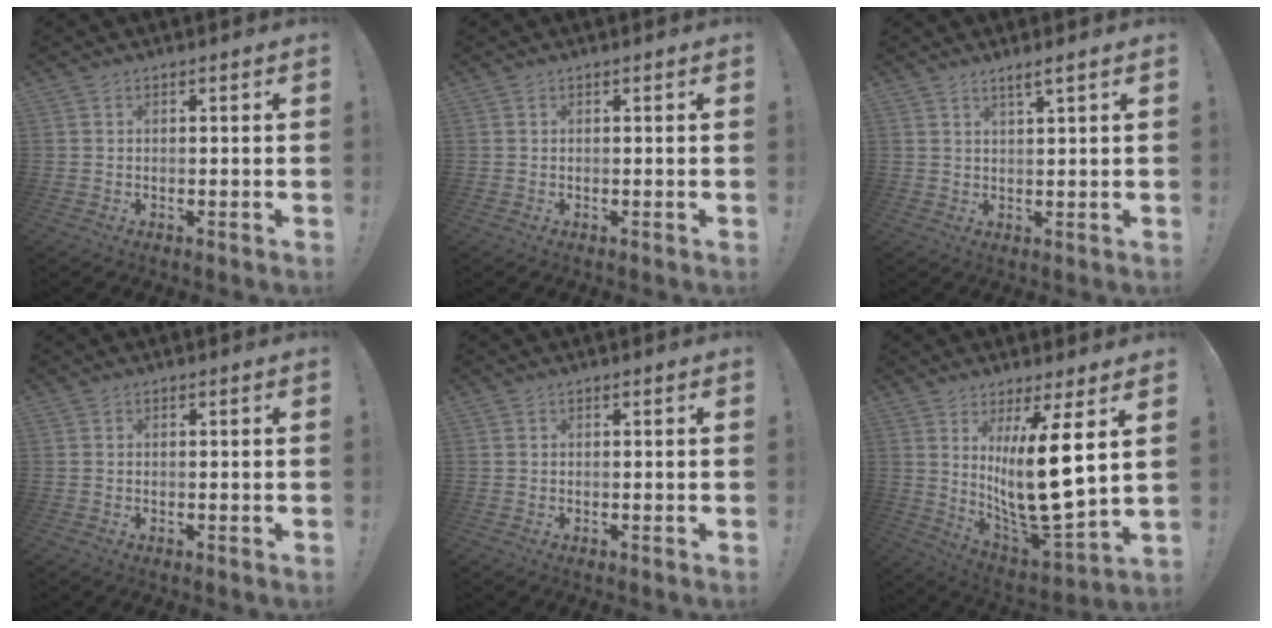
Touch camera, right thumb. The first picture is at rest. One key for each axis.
{"total": 0.0}
{"total": 3.1, "fx": 2.1, "fy": -0.1, "fz": 2.2, "tx": -0.038, "ty": -0.008, "tz": 0.034}
{"total": 0.0}
{"total": 0.0}
{"total": 18.9, "fx": 4.9, "fy": 4.7, "fz": 17.6, "tx": -0.297, "ty": -0.057, "tz": 0.076}